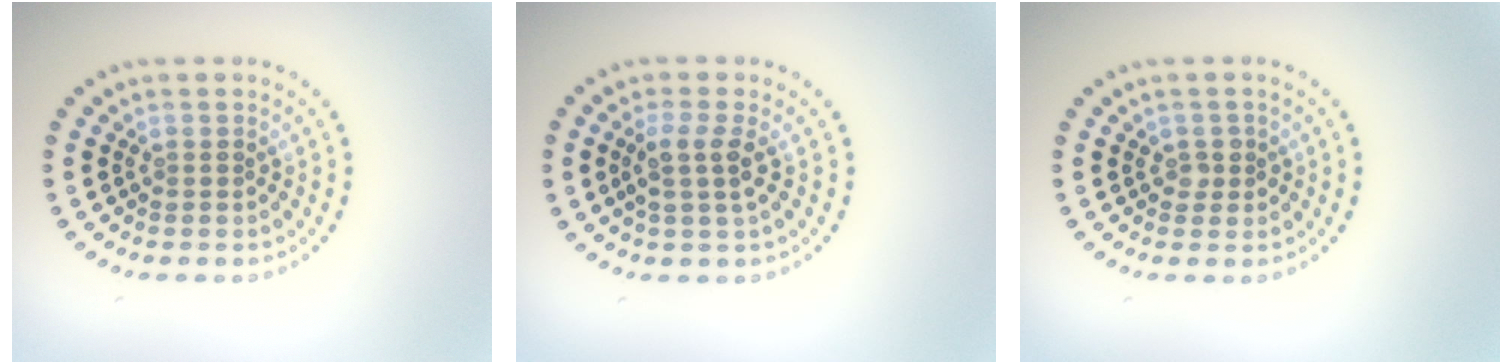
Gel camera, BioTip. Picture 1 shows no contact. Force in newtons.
{"total": 2.3, "press": 1.9, "slide": 1.3}
{"total": 1.0, "press": 1.0, "slide": 0.3}